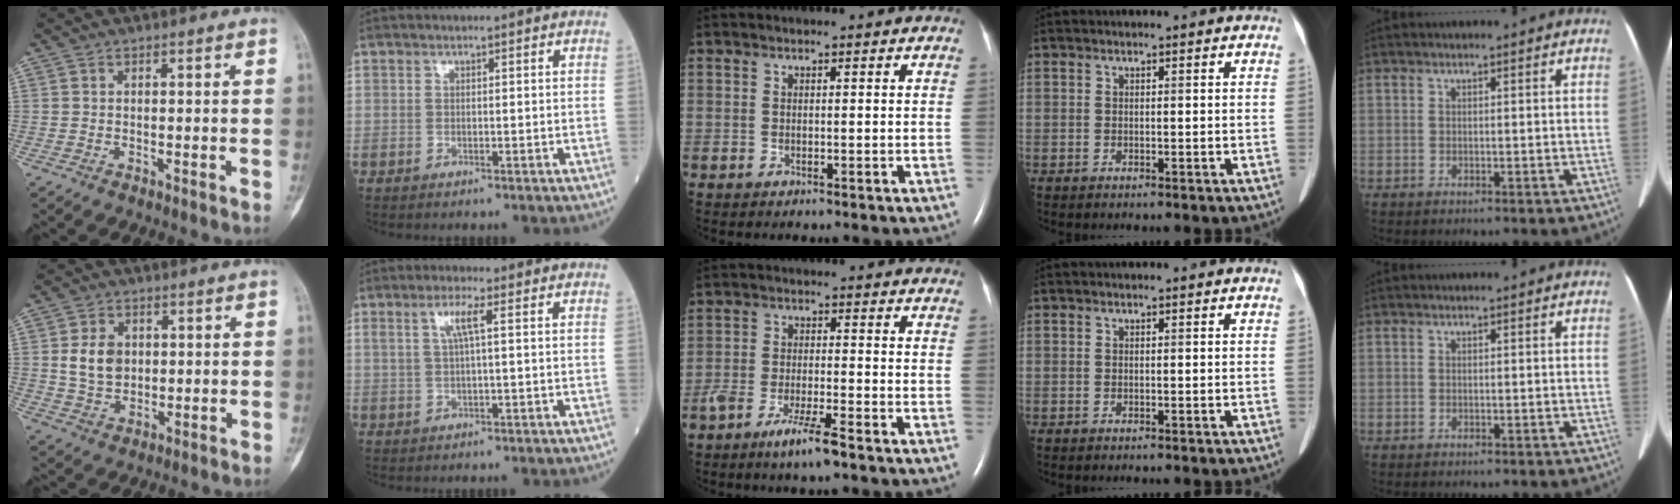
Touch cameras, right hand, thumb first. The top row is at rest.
{"thumb": {"total": 7.1, "force": [1.1, 5.4, 4.4], "torque": [-0.061, -0.006, 0.025]}, "index": {"total": 3.6, "force": [1.1, 0.1, 3.5], "torque": [-0.074, 0.009, 0.022]}, "middle": {"total": 5.9, "force": [-4.1, 0.3, 4.3], "torque": [-0.084, -0.010, -0.076]}}